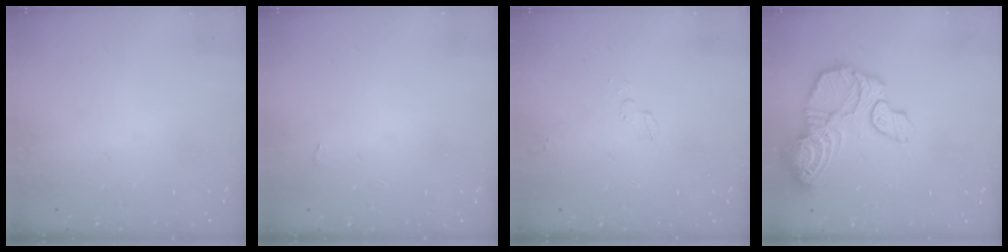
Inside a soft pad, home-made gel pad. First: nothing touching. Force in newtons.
{"total": 2.3, "press": 2.3, "slide": 0.3}
{"total": 3.3, "press": 3.1, "slide": 1.2}
{"total": 19.1, "press": 19.0, "slide": 1.7}